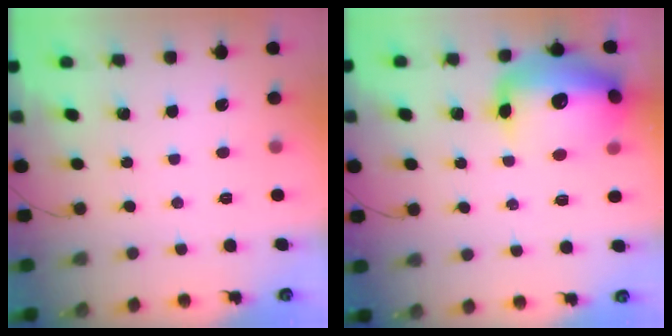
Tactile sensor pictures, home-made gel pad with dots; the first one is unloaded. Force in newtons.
{"total": 20.0, "press": 19.6, "slide": 3.9}